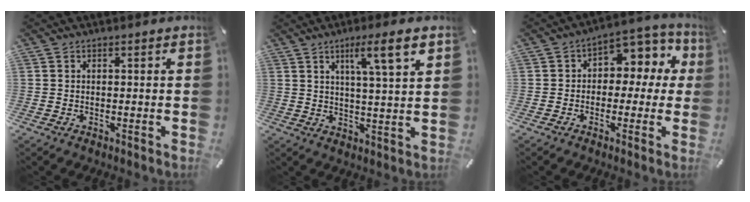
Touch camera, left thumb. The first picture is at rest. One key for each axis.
{"total": 9.1, "fx": 4.6, "fy": 0.5, "fz": 7.9, "tx": -0.130, "ty": -0.017, "tz": 0.069}
{"total": 7.4, "fx": 1.1, "fy": 5.8, "fz": 4.5, "tx": -0.062, "ty": -0.006, "tz": 0.017}